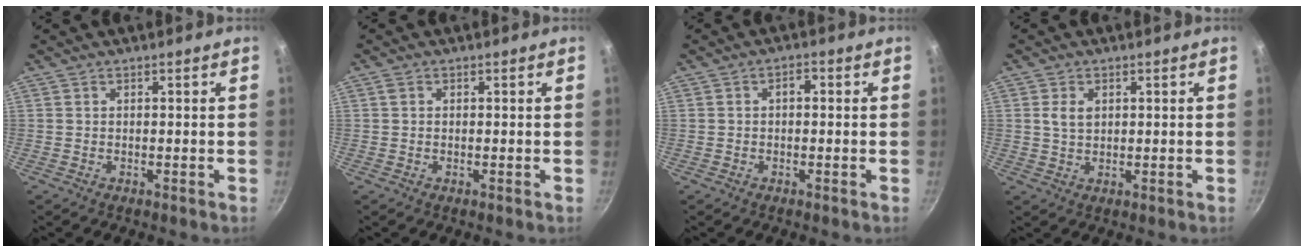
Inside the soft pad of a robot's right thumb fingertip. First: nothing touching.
{"total": 0.9, "force": [0.2, 0.7, 0.5], "torque": [-0.011, 0.003, 0.002]}
{"total": 1.9, "force": [0.0, 1.2, 1.4], "torque": [-0.018, 0.010, -0.003]}
{"total": 3.4, "force": [0.9, 2.3, 2.3], "torque": [-0.035, -0.002, 0.017]}